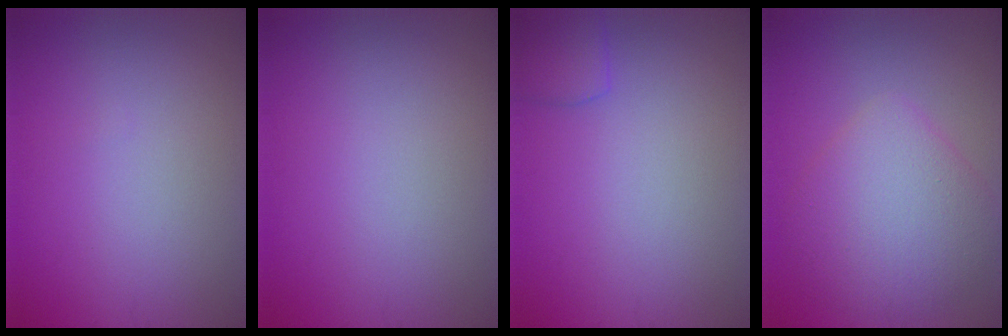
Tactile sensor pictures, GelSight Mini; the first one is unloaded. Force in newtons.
{"total": 0.0}
{"total": 2.0, "press": 2.0, "slide": 0.1}
{"total": 5.7, "press": 5.7, "slide": 0.2}